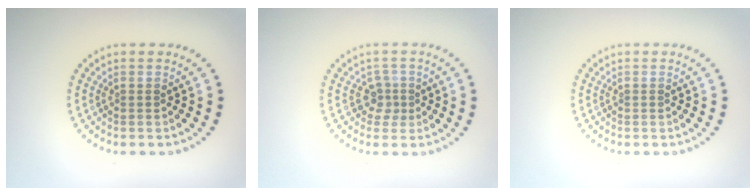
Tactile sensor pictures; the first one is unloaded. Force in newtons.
{"total": 1.7, "press": 1.3, "slide": 1.2}
{"total": 0.0}